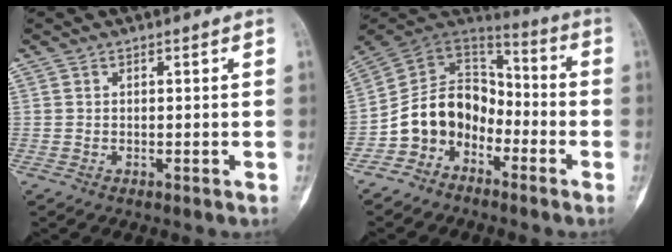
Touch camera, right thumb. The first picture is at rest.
{"total": 13.0, "force": [-5.7, 10.0, 6.0], "torque": [-0.078, 0.087, -0.120]}